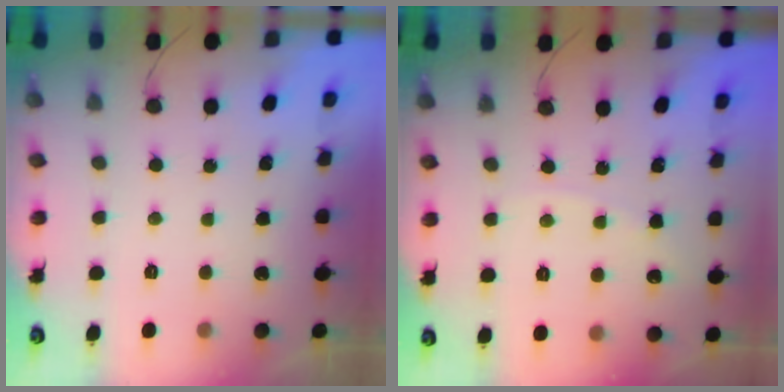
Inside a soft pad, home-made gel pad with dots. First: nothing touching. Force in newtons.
{"total": 2.8, "press": 2.8, "slide": 0.3}